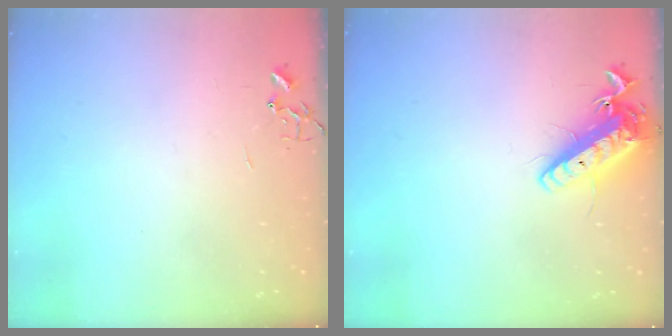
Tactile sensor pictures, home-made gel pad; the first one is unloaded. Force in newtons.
{"total": 14.1, "press": 13.9, "slide": 2.4}